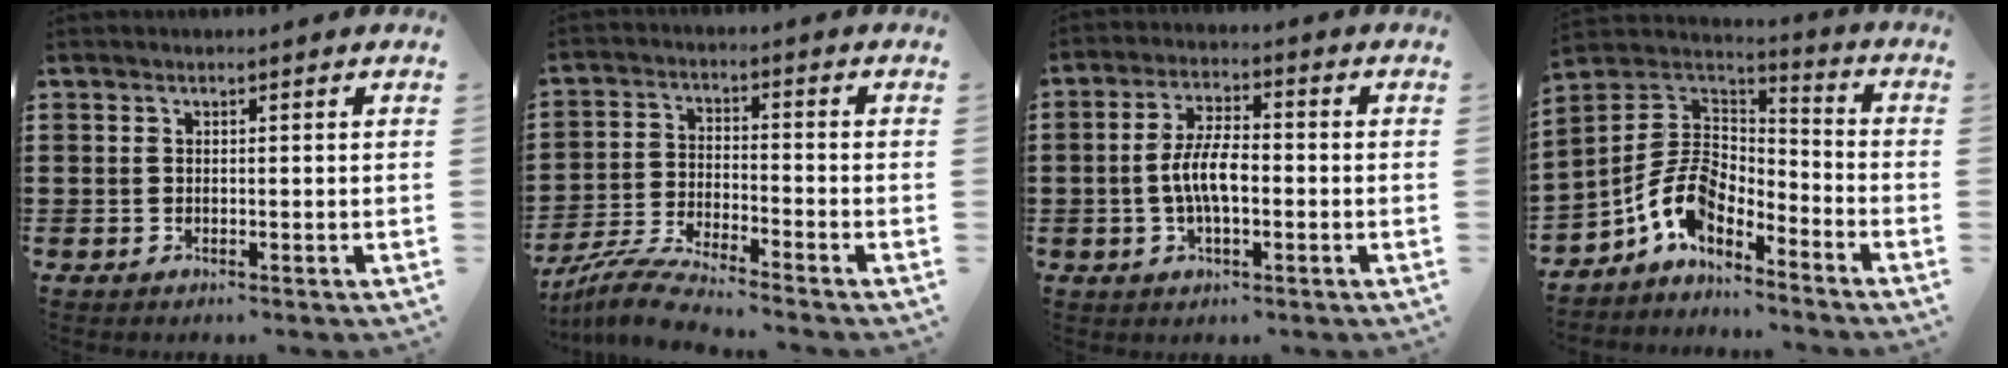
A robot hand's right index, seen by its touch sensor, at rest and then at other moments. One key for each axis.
{"total": 6.2, "fx": -6.0, "fy": -0.4, "fz": 1.7, "tx": -0.052, "ty": -0.011, "tz": -0.121}
{"total": 6.6, "fx": -1.0, "fy": 2.7, "fz": 5.9, "tx": -0.123, "ty": 0.002, "tz": -0.024}
{"total": 8.9, "fx": -4.5, "fy": 5.4, "fz": 5.4, "tx": -0.139, "ty": 0.001, "tz": -0.095}